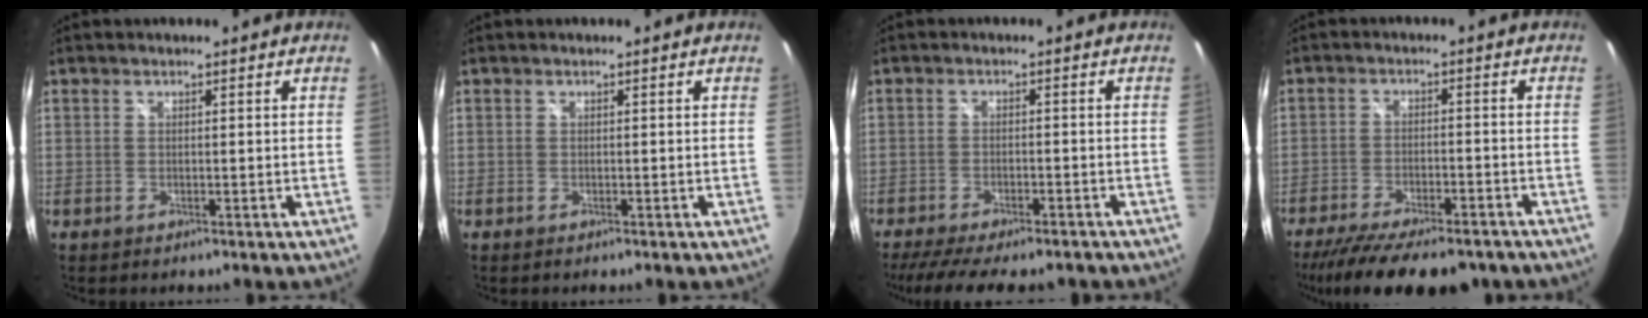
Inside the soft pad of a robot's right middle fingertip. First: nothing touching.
{"total": 0.0}
{"total": 13.6, "force": [-11.3, 3.1, 6.8], "torque": [-0.140, -0.033, -0.167]}
{"total": 17.4, "force": [-14.0, 4.8, 9.1], "torque": [-0.184, -0.040, -0.208]}